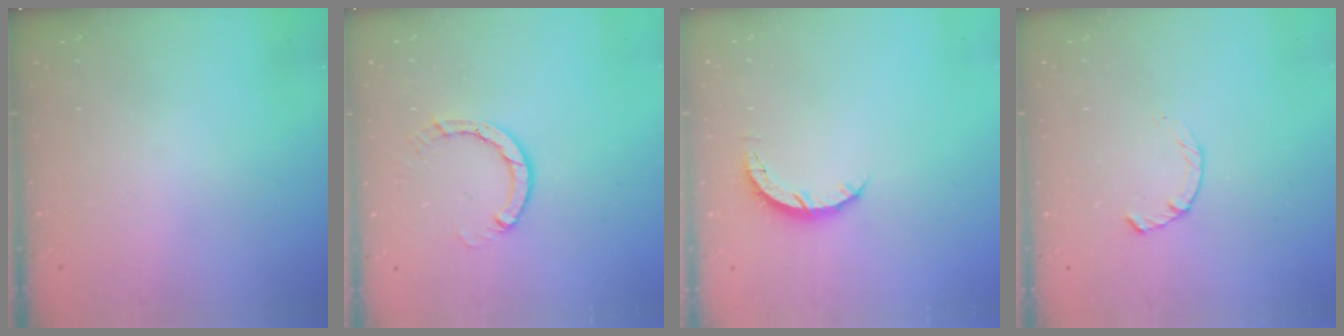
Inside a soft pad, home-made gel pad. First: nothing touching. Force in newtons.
{"total": 3.9, "press": 3.9, "slide": 0.4}
{"total": 4.2, "press": 4.1, "slide": 0.4}
{"total": 2.3, "press": 2.2, "slide": 0.4}